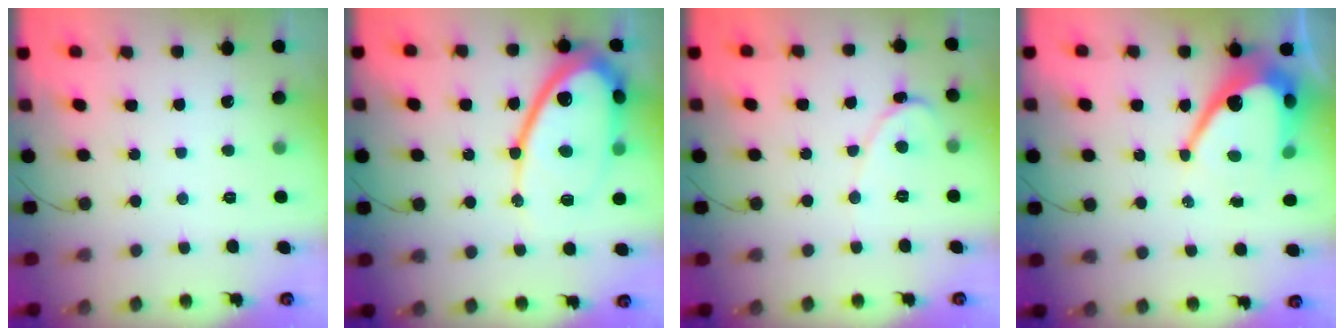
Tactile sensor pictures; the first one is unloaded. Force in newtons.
{"total": 18.3, "press": 18.2, "slide": 1.5}
{"total": 1.6, "press": 1.6, "slide": 0.0}
{"total": 12.6, "press": 12.6, "slide": 1.1}